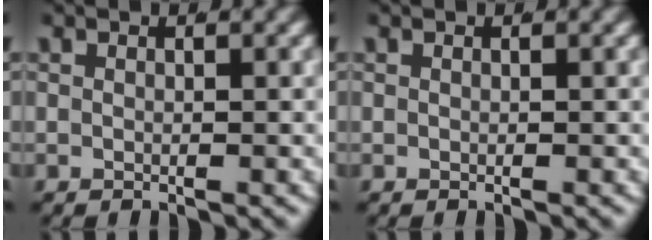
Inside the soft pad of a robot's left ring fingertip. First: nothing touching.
{"total": 0.0}